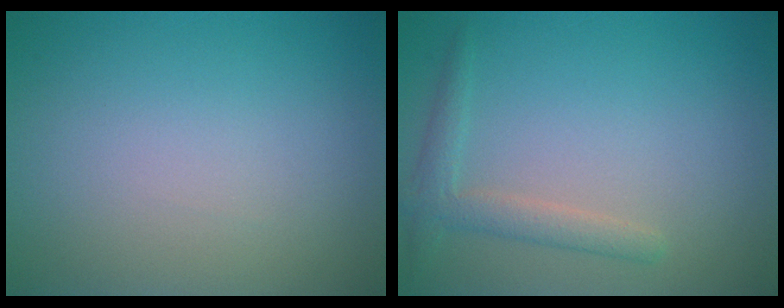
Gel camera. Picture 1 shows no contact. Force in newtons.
{"total": 2.3, "press": 2.2, "slide": 0.2}